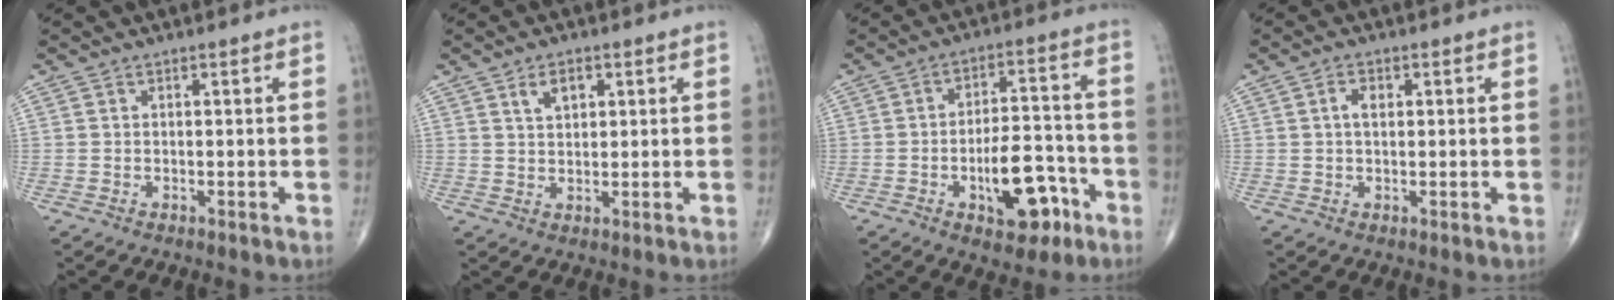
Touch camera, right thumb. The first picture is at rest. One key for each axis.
{"total": 3.7, "fx": 1.8, "fy": 2.2, "fz": 2.4, "tx": -0.031, "ty": -0.007, "tz": 0.032}
{"total": 12.3, "fx": -5.1, "fy": 6.0, "fz": 9.5, "tx": -0.120, "ty": 0.042, "tz": -0.072}
{"total": 2.6, "fx": 0.6, "fy": 1.6, "fz": 1.9, "tx": -0.033, "ty": 0.006, "tz": 0.010}